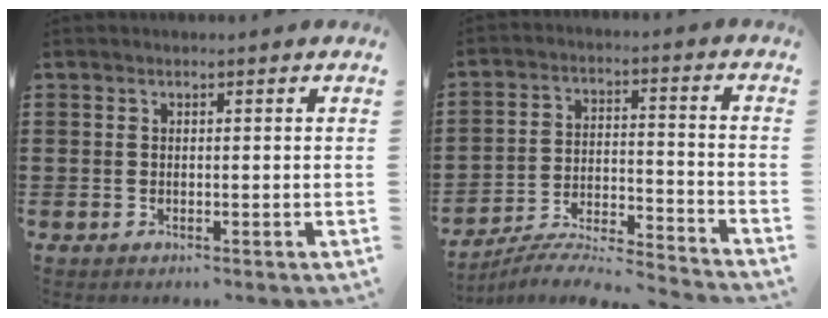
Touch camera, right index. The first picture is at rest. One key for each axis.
{"total": 5.9, "fx": -5.6, "fy": 0.2, "fz": 1.8, "tx": -0.038, "ty": -0.005, "tz": -0.114}